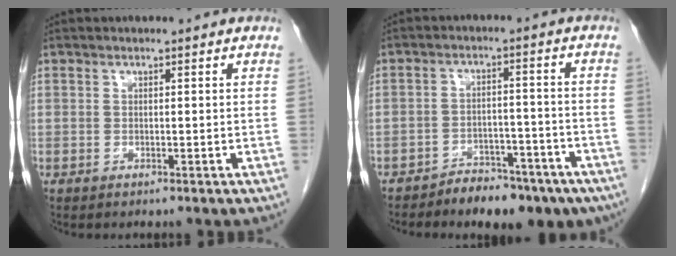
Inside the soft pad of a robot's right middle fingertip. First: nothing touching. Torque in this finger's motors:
{"motor_torque": [-0.14, -0.62, 0.01, 0.01]}